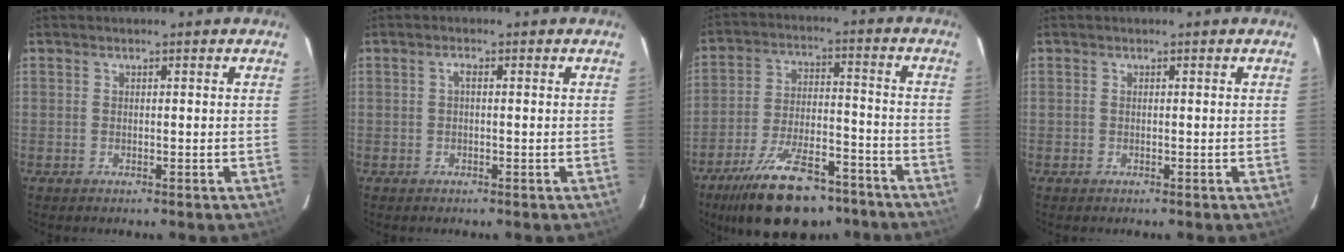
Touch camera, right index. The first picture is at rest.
{"total": 1.0, "force": [0.0, 0.3, 1.0], "torque": [-0.018, 0.006, -0.002]}
{"total": 19.8, "force": [-14.7, 8.0, 10.6], "torque": [-0.202, -0.008, -0.222]}
{"total": 0.0}